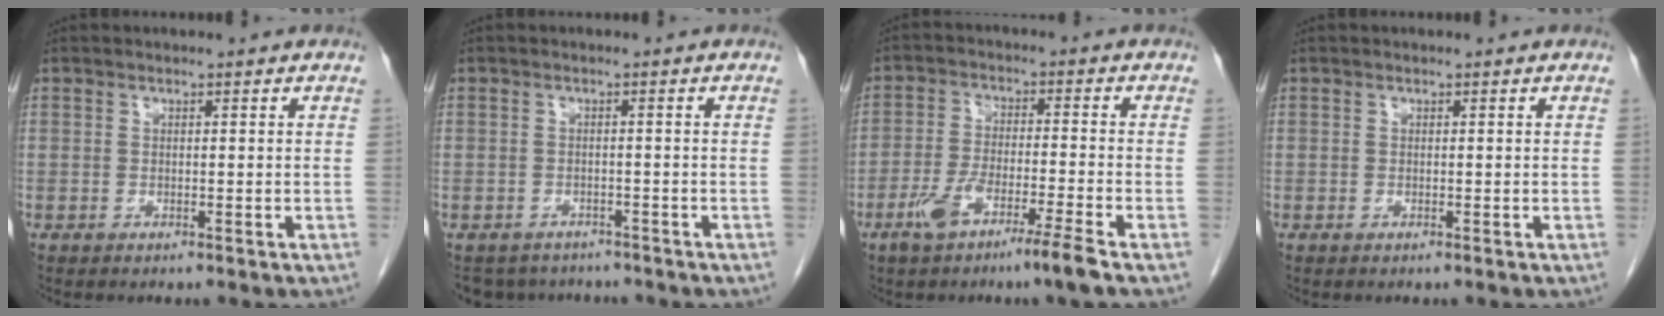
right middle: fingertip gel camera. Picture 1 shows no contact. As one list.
[{"total": 6.1, "force": [-5.4, 2.7, 0.3], "torque": [-0.001, 0.004, -0.071]}, {"total": 7.6, "force": [-4.8, 0.0, 5.9], "torque": [-0.118, -0.003, -0.089]}, {"total": 0.0}]